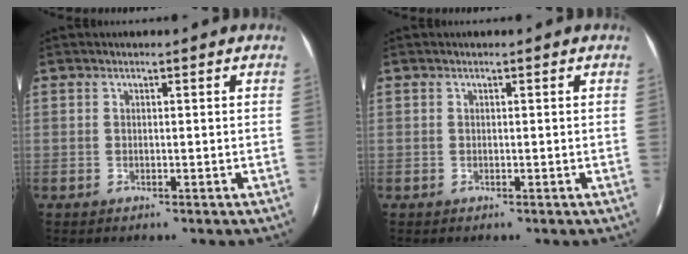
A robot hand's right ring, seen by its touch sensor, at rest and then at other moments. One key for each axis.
{"total": 0.0}